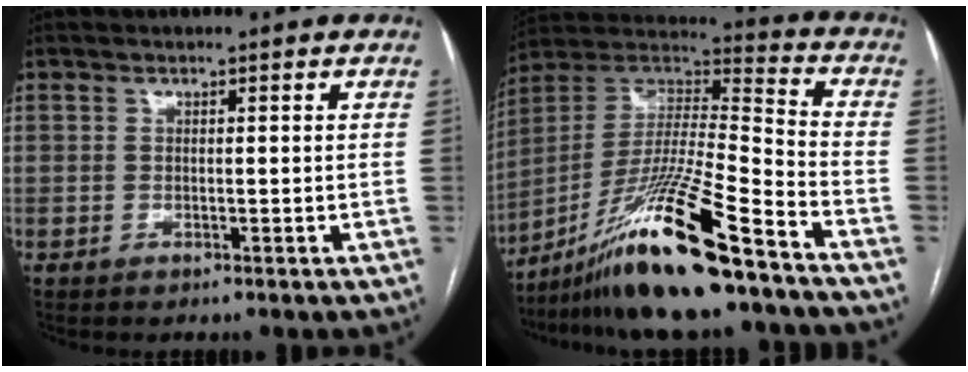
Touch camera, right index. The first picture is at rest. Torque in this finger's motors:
{"motor_torque": [1.47, -0.67, 0.59, 0.21]}